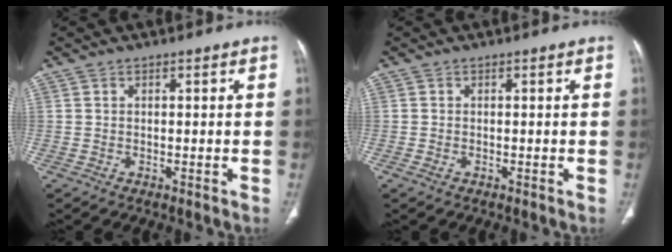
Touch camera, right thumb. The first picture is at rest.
{"total": 0.8, "force": [-0.4, 0.5, 0.5], "torque": [-0.015, 0.002, -0.006]}